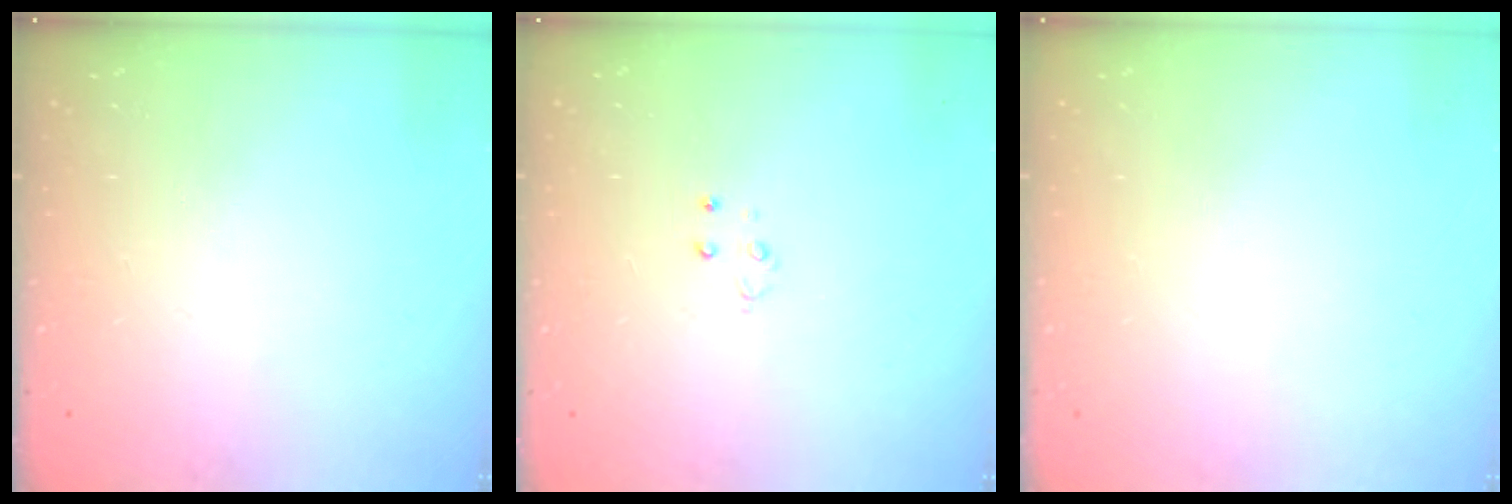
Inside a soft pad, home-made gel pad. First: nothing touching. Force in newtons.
{"total": 2.8, "press": 2.8, "slide": 0.3}
{"total": 0.0}